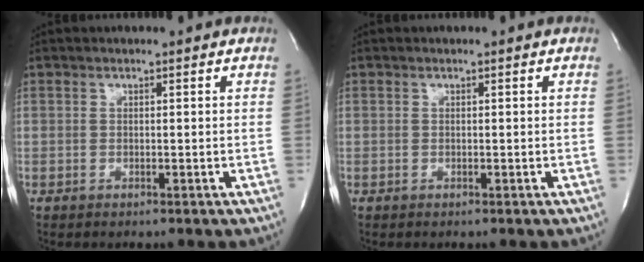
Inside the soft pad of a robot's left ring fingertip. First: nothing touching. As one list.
[{"total": 0.0}]